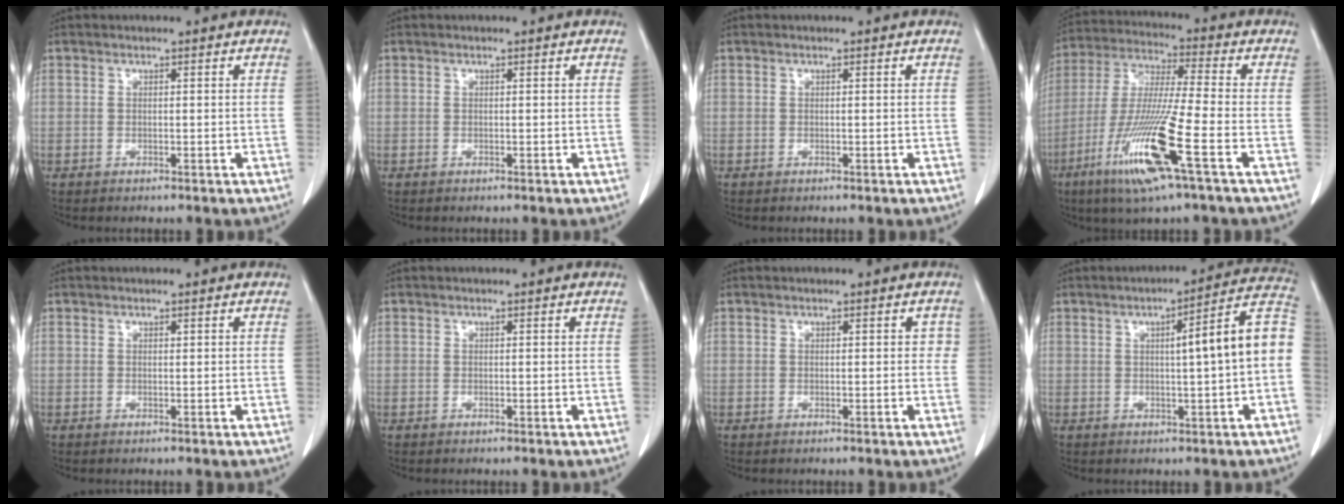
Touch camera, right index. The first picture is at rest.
{"total": 0.0}
{"total": 0.0}
{"total": 15.8, "force": [-6.9, -0.2, 14.2], "torque": [-0.298, -0.028, -0.132]}
{"total": 0.0}
{"total": 0.0}
{"total": 1.6, "force": [0.3, 1.0, 1.3], "torque": [-0.007, 0.011, 0.004]}
{"total": 10.9, "force": [0.4, 0.2, 10.9], "torque": [-0.137, 0.028, -0.002]}